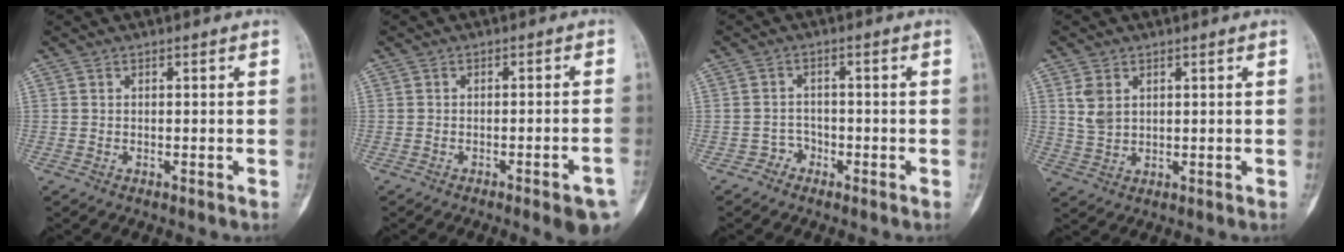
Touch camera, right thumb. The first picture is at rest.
{"total": 6.8, "force": [-3.6, 1.0, 5.7], "torque": [-0.065, 0.015, -0.041]}
{"total": 2.3, "force": [-1.5, 1.8, -0.1], "torque": [0.013, 0.012, -0.034]}
{"total": 4.1, "force": [1.5, 2.9, 2.5], "torque": [-0.041, -0.003, 0.038]}